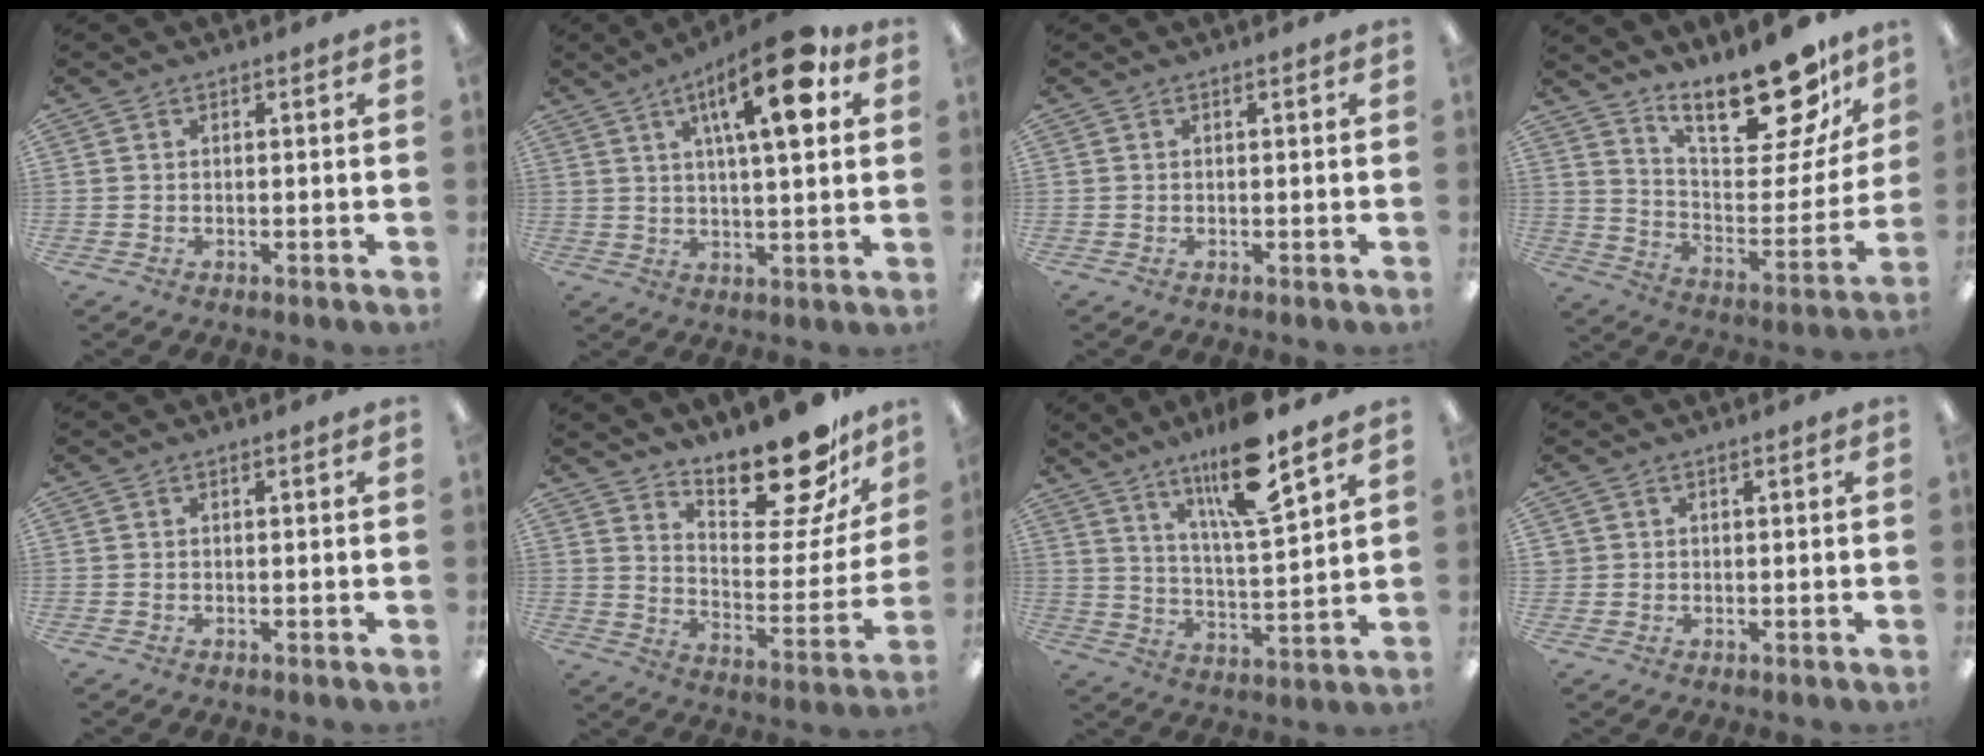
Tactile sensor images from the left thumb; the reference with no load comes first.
{"total": 16.5, "force": [7.4, 4.9, 13.9], "torque": [-0.206, -0.023, 0.110]}
{"total": 0.0}
{"total": 22.8, "force": [16.8, 8.6, 12.8], "torque": [-0.172, -0.119, 0.280]}
{"total": 0.0}
{"total": 20.6, "force": [17.4, 6.1, 9.2], "torque": [-0.122, -0.138, 0.291]}
{"total": 14.8, "force": [11.1, 2.0, 9.6], "torque": [-0.169, -0.055, 0.178]}
{"total": 1.1, "force": [0.4, 1.0, 0.0], "torque": [-0.002, 0.004, 0.006]}